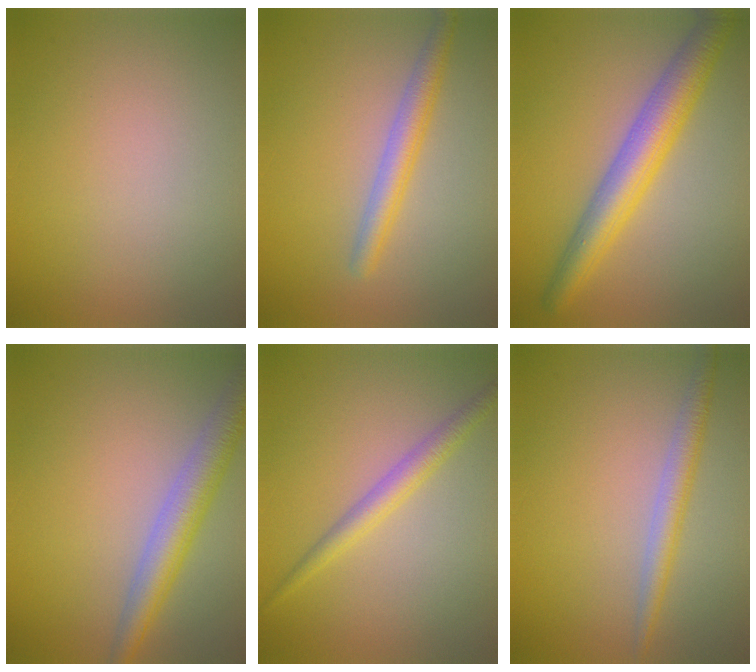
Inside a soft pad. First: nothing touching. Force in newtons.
{"total": 2.8, "press": 2.8, "slide": 0.1}
{"total": 5.7, "press": 5.7, "slide": 0.1}
{"total": 4.5, "press": 4.5, "slide": 0.2}
{"total": 2.4, "press": 2.3, "slide": 0.2}
{"total": 2.5, "press": 2.5, "slide": 0.1}